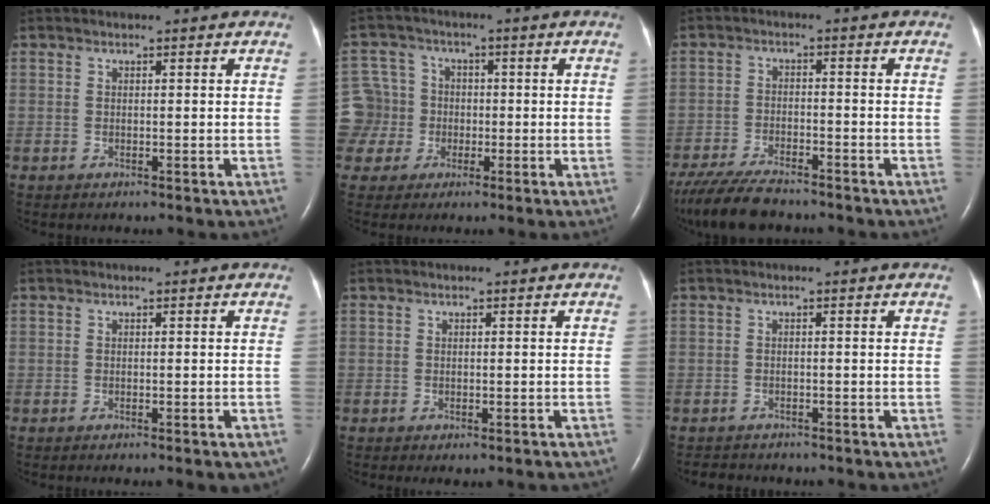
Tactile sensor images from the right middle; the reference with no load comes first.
{"total": 7.1, "force": [-1.2, 7.0, 0.3], "torque": [-0.012, 0.020, -0.018]}
{"total": 9.7, "force": [-8.3, 1.9, 4.8], "torque": [-0.092, -0.027, -0.140]}
{"total": 1.6, "force": [-1.2, 0.1, 1.1], "torque": [-0.011, -0.003, -0.011]}
{"total": 1.2, "force": [-0.9, 0.2, 0.7], "torque": [-0.009, -0.003, -0.008]}
{"total": 3.3, "force": [-3.0, 1.2, 0.4], "torque": [-0.008, -0.006, -0.042]}